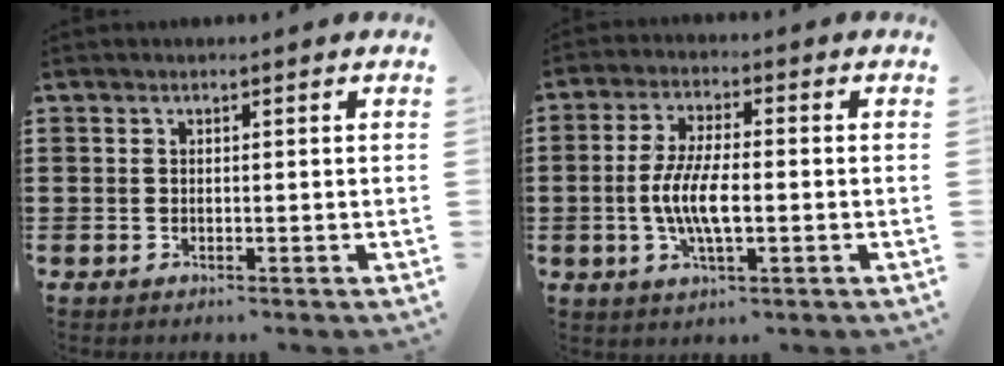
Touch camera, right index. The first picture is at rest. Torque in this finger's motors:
{"motor_torque": [1.33, 0.81, 0.48, 0.21]}